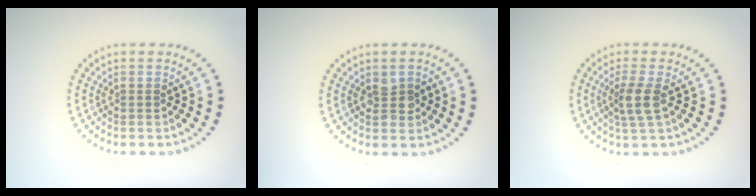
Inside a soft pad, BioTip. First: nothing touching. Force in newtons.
{"total": 2.0, "press": 2.0, "slide": 0.2}
{"total": 2.5, "press": 2.0, "slide": 1.5}